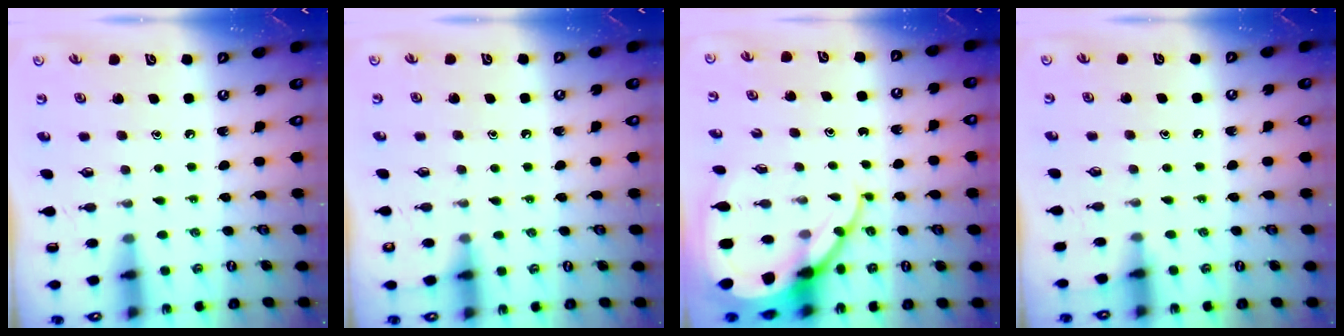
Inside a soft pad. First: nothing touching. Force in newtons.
{"total": 4.5, "press": 4.4, "slide": 0.6}
{"total": 10.3, "press": 10.3, "slide": 0.9}
{"total": 2.8, "press": 2.8, "slide": 0.5}